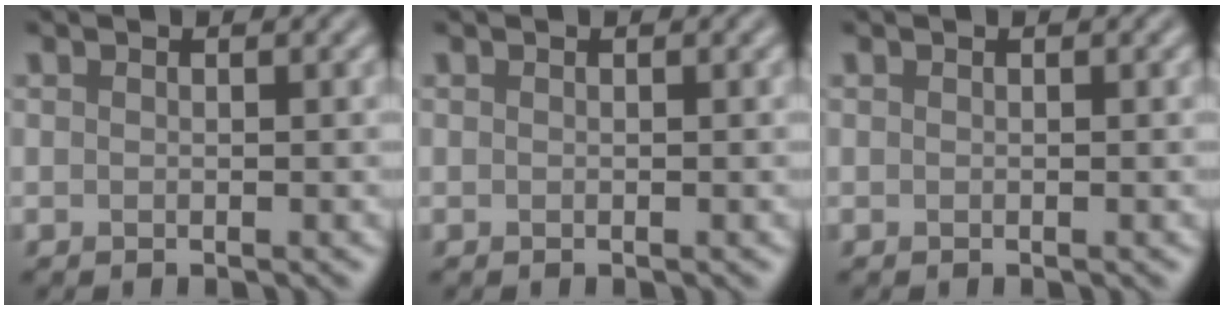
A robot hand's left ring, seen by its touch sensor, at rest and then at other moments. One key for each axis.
{"total": 0.0}
{"total": 0.0}